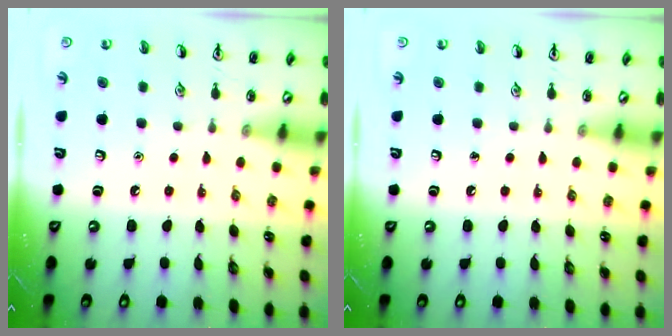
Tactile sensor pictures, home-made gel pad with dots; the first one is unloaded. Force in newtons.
{"total": 0.0}